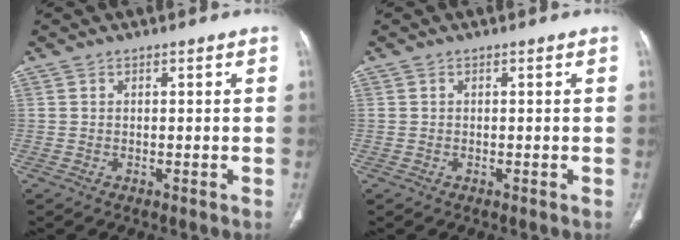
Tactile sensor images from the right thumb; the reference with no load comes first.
{"total": 0.0}